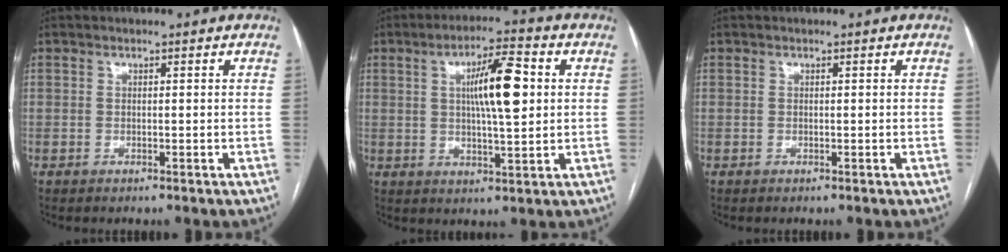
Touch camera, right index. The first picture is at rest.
{"total": 10.1, "force": [2.0, 1.8, 9.7], "torque": [-0.165, 0.011, 0.032]}
{"total": 0.0}